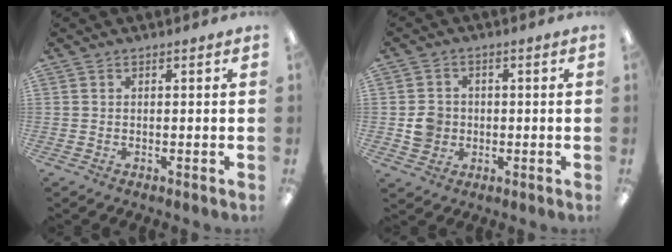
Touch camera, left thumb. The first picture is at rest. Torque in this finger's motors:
{"motor_torque": [-0.03, 0.08, 0.04, -0.02, 0.01]}